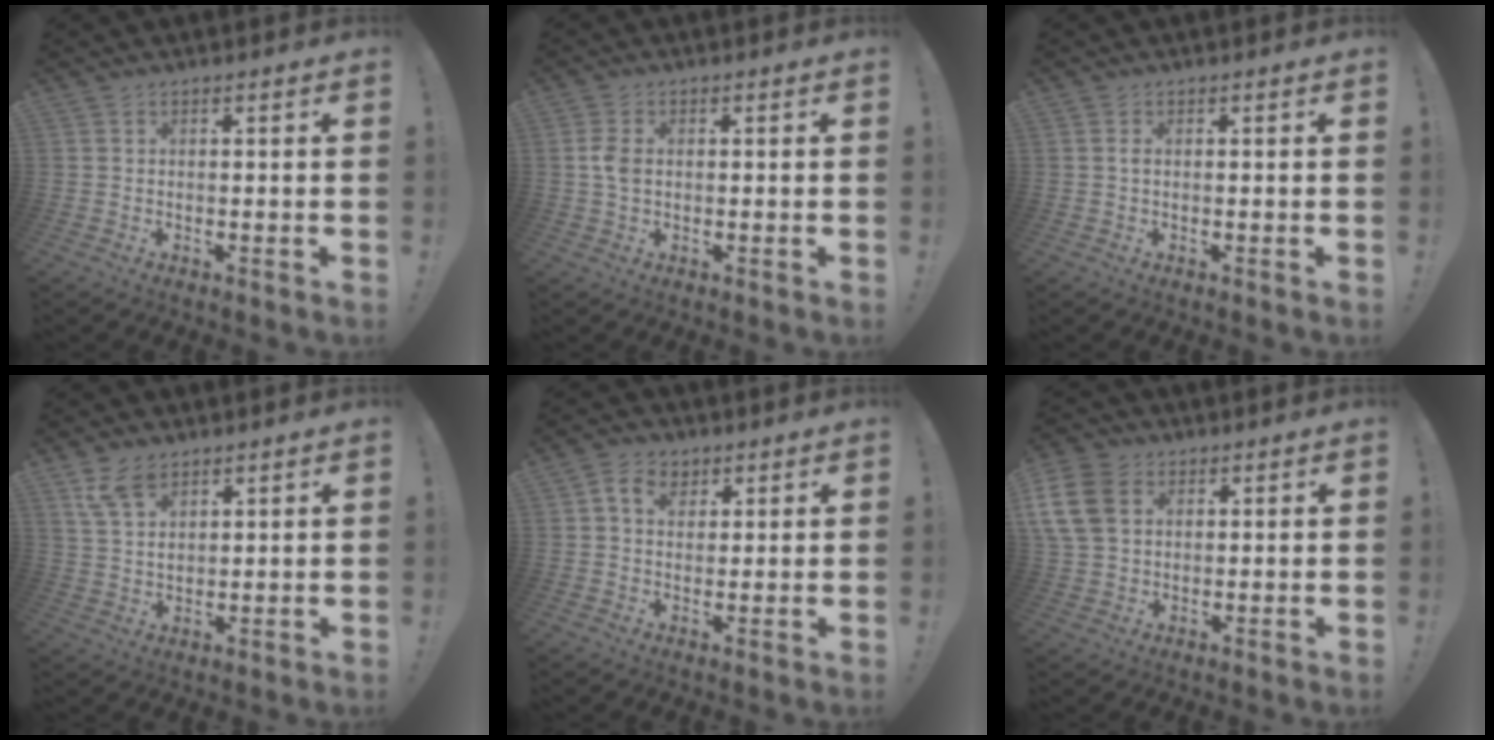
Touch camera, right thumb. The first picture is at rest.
{"total": 3.9, "force": [0.0, 2.5, 3.1], "torque": [-0.067, 0.002, -0.004]}
{"total": 0.8, "force": [-0.2, 0.3, 0.7], "torque": [-0.019, 0.005, -0.003]}
{"total": 8.1, "force": [5.3, 4.1, 4.4], "torque": [-0.087, -0.015, 0.105]}
{"total": 6.6, "force": [2.9, 4.9, 3.3], "torque": [-0.053, 0.000, 0.054]}
{"total": 12.7, "force": [3.9, 9.3, 7.8], "torque": [-0.173, -0.005, 0.078]}